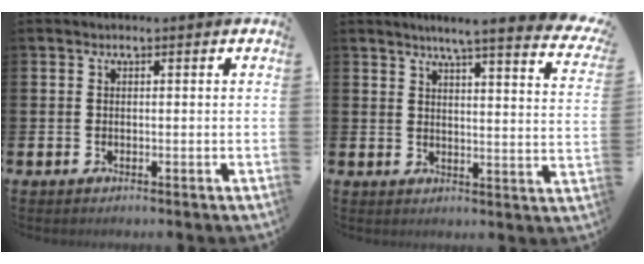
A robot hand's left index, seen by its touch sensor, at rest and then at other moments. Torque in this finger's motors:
{"motor_torque": [0.73, -1.39, 0.46, 0.14]}